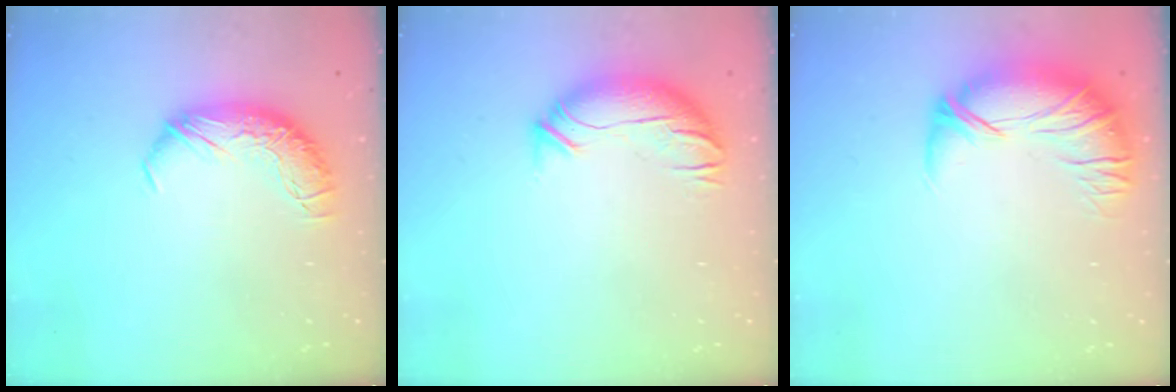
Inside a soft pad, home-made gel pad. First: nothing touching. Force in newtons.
{"total": 3.3, "press": 2.6, "slide": 2.1}
{"total": 3.1, "press": 1.0, "slide": 2.9}